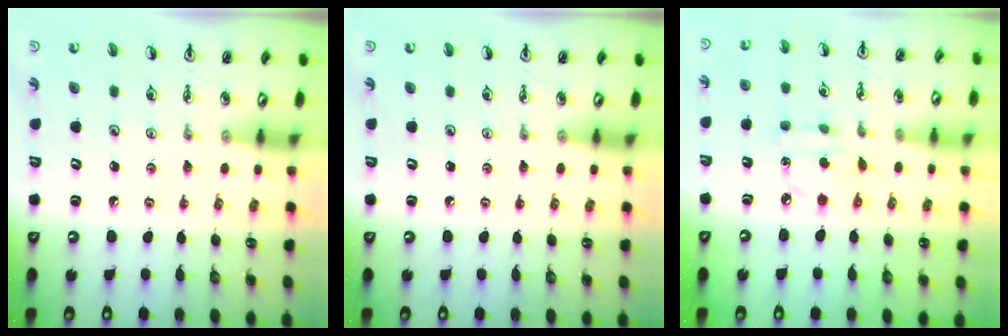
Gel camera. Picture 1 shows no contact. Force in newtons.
{"total": 0.0}
{"total": 4.0, "press": 4.0, "slide": 0.3}